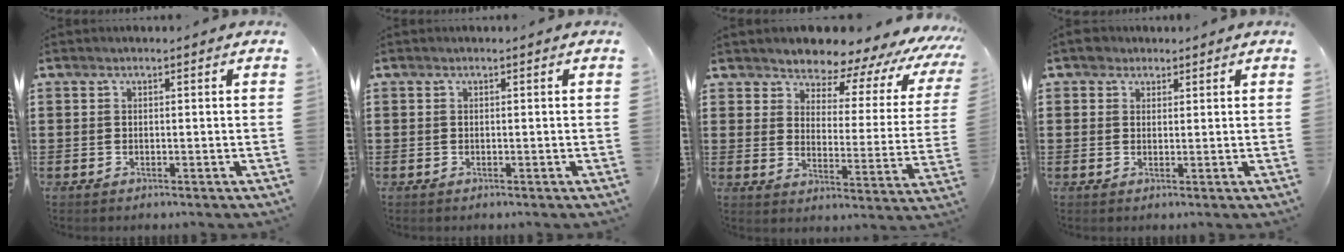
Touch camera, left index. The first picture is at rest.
{"total": 0.0}
{"total": 5.7, "force": [5.4, 1.6, 1.4], "torque": [-0.050, -0.046, 0.087]}
{"total": 2.2, "force": [1.6, 1.5, 0.2], "torque": [-0.002, 0.005, 0.029]}